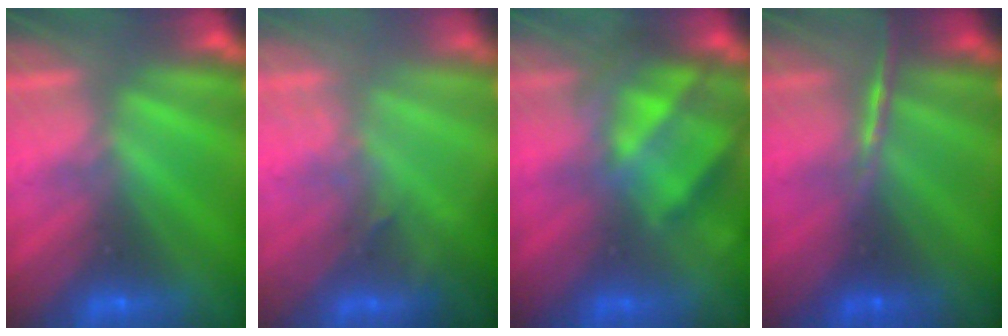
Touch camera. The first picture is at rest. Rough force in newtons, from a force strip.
{"total": 2.7}
{"total": 4.8}
{"total": 1.5}